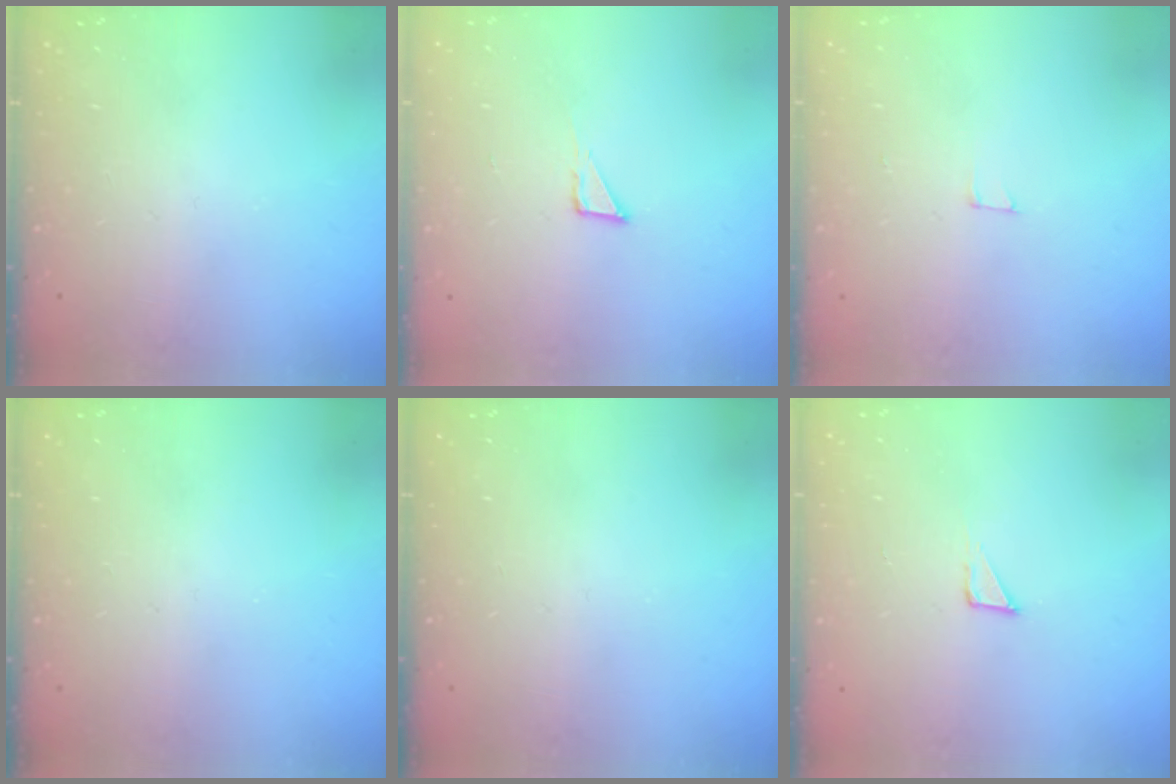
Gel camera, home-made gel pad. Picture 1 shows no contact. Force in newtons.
{"total": 3.4, "press": 3.4, "slide": 0.3}
{"total": 2.5, "press": 2.5, "slide": 0.2}
{"total": 0.0}
{"total": 0.0}
{"total": 2.3, "press": 2.3, "slide": 0.1}